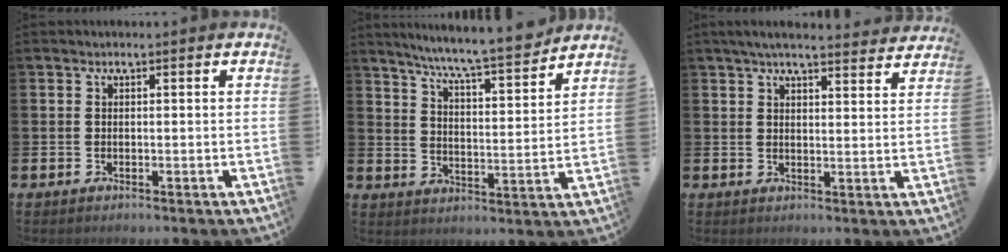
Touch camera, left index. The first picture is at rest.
{"total": 8.2, "force": [7.7, -0.1, 2.8], "torque": [-0.072, -0.059, 0.131]}
{"total": 4.8, "force": [4.5, 0.5, 1.7], "torque": [-0.031, -0.019, 0.079]}